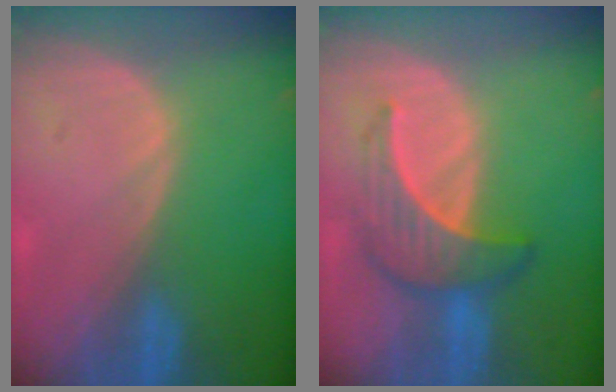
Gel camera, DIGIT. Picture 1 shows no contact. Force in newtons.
{"total": 6.5, "press": 6.4, "slide": 1.5}